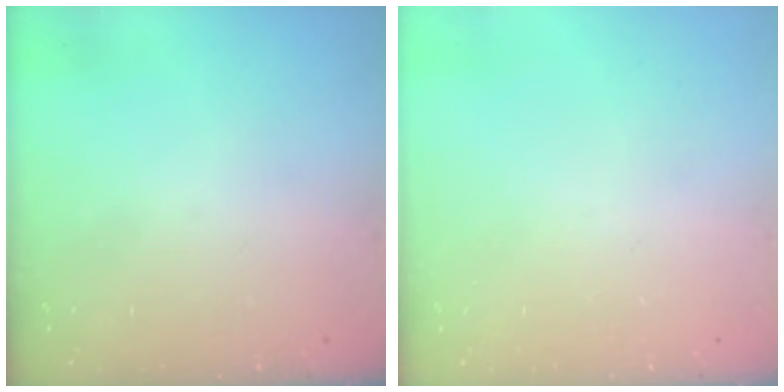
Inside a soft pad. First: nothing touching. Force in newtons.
{"total": 0.0}